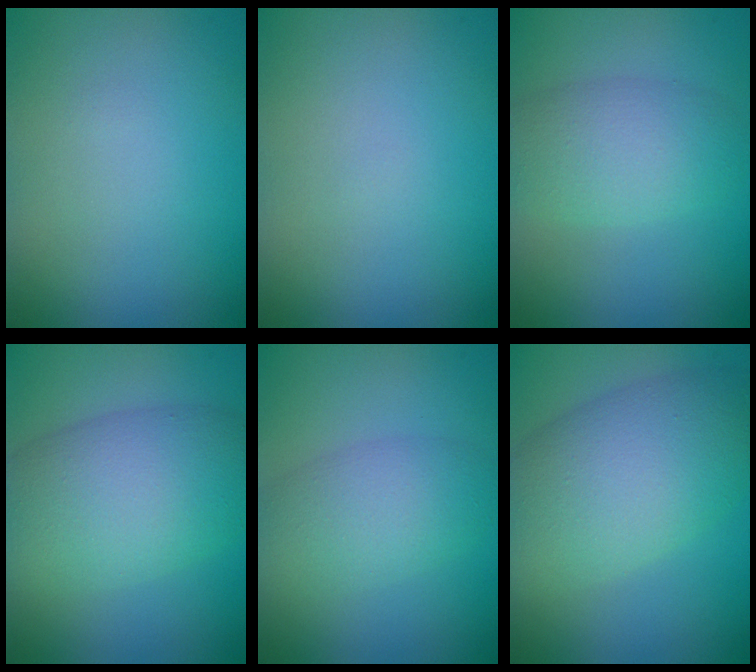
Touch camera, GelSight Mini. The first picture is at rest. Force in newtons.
{"total": 0.0}
{"total": 4.0, "press": 4.0, "slide": 0.1}
{"total": 7.6, "press": 7.6, "slide": 0.4}
{"total": 2.4, "press": 2.4, "slide": 0.3}
{"total": 8.3, "press": 8.3, "slide": 0.2}